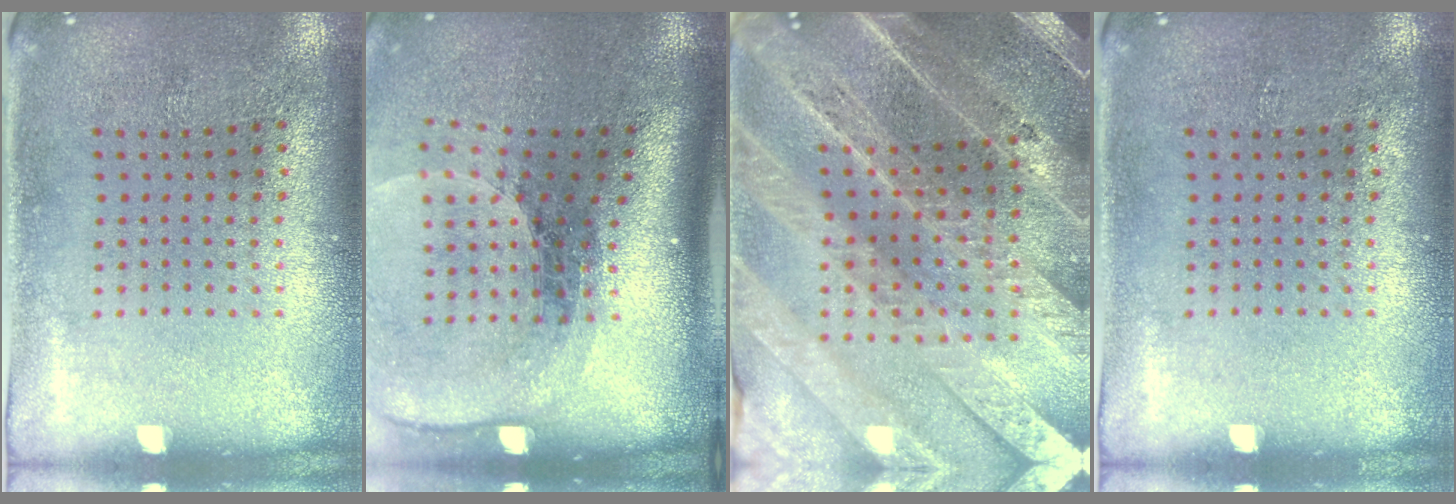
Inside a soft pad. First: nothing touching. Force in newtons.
{"total": 2.6, "press": 1.9, "slide": 1.8}
{"total": 4.9, "press": 4.3, "slide": 2.3}
{"total": 0.0}